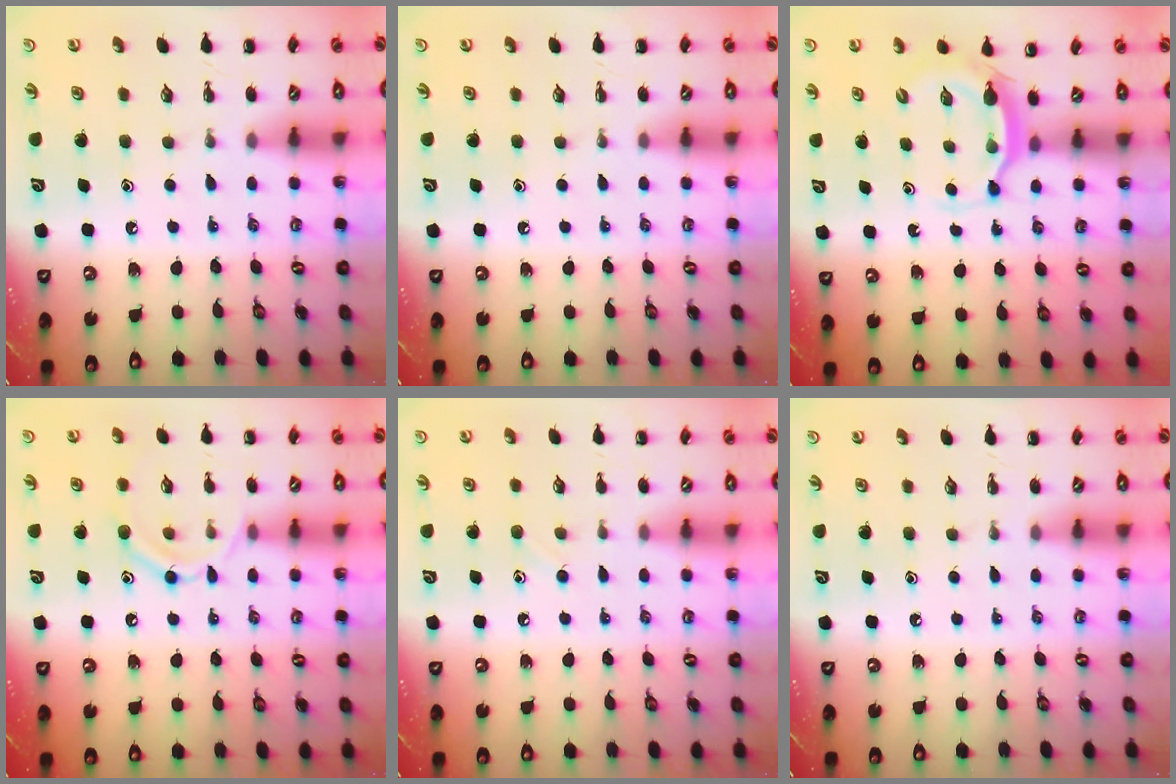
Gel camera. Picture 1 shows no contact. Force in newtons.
{"total": 0.0}
{"total": 4.8, "press": 4.8, "slide": 0.5}
{"total": 10.6, "press": 10.6, "slide": 0.8}
{"total": 4.9, "press": 4.6, "slide": 1.7}
{"total": 0.0}